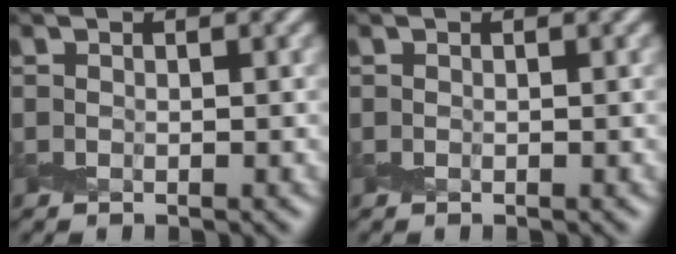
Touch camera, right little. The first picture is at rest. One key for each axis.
{"total": 0.0}